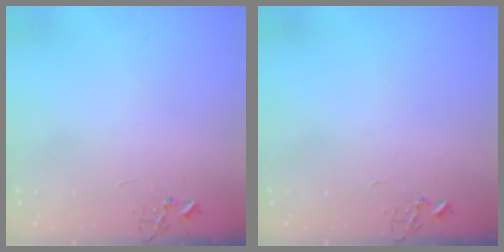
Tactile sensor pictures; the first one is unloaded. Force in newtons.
{"total": 0.0}